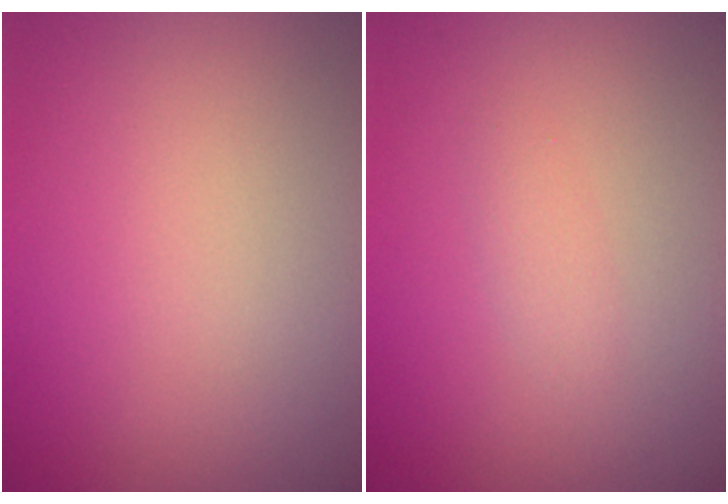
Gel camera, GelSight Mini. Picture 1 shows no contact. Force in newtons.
{"total": 1.0, "press": 1.0, "slide": 0.1}